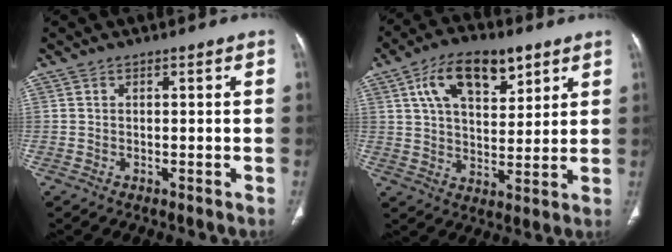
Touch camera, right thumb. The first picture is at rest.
{"total": 14.3, "force": [7.1, 7.5, 9.9], "torque": [-0.134, -0.017, 0.122]}